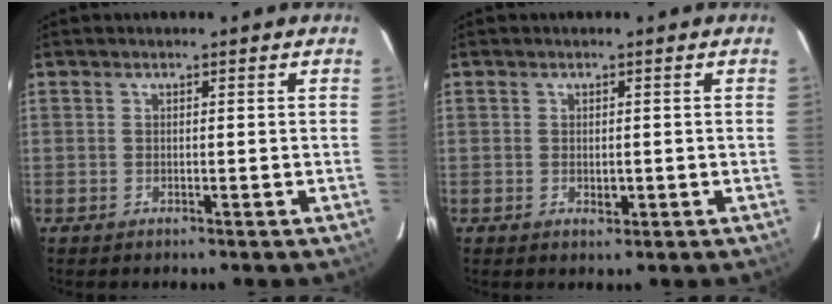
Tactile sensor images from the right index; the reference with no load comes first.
{"total": 1.2, "force": [-0.1, 0.7, 0.9], "torque": [-0.016, -0.002, 0.001]}